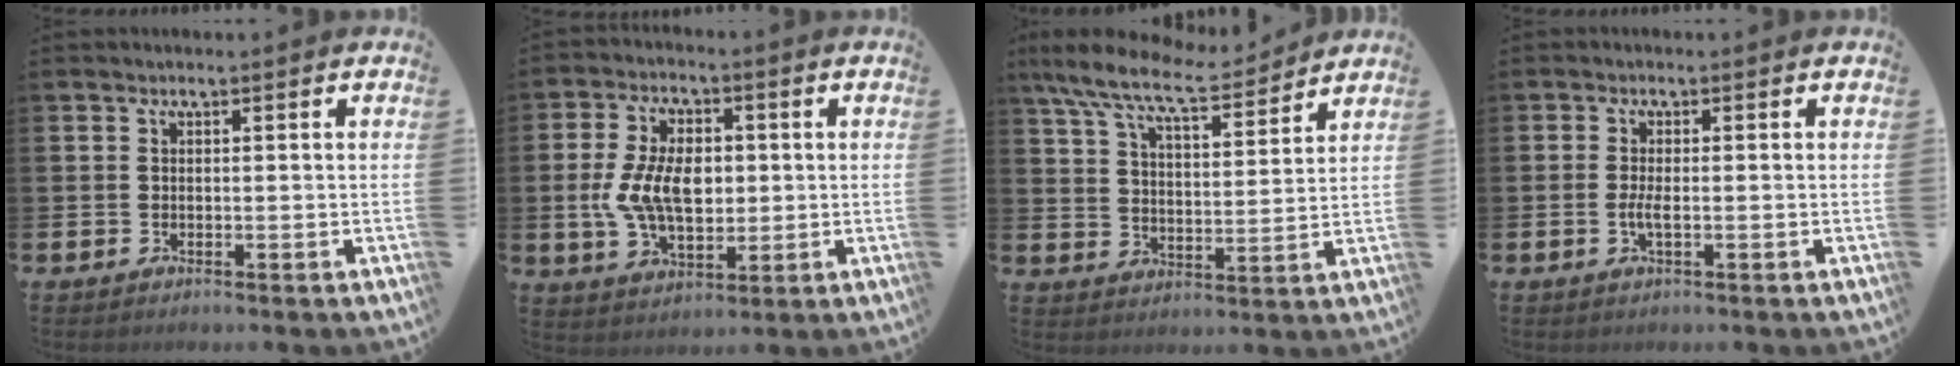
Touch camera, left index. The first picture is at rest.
{"total": 8.4, "force": [0.6, 5.1, 6.6], "torque": [-0.133, 0.010, 0.006]}
{"total": 9.7, "force": [8.7, 1.6, 4.0], "torque": [-0.116, -0.045, 0.152]}
{"total": 1.8, "force": [-0.4, 0.4, 1.7], "torque": [-0.034, 0.001, -0.008]}